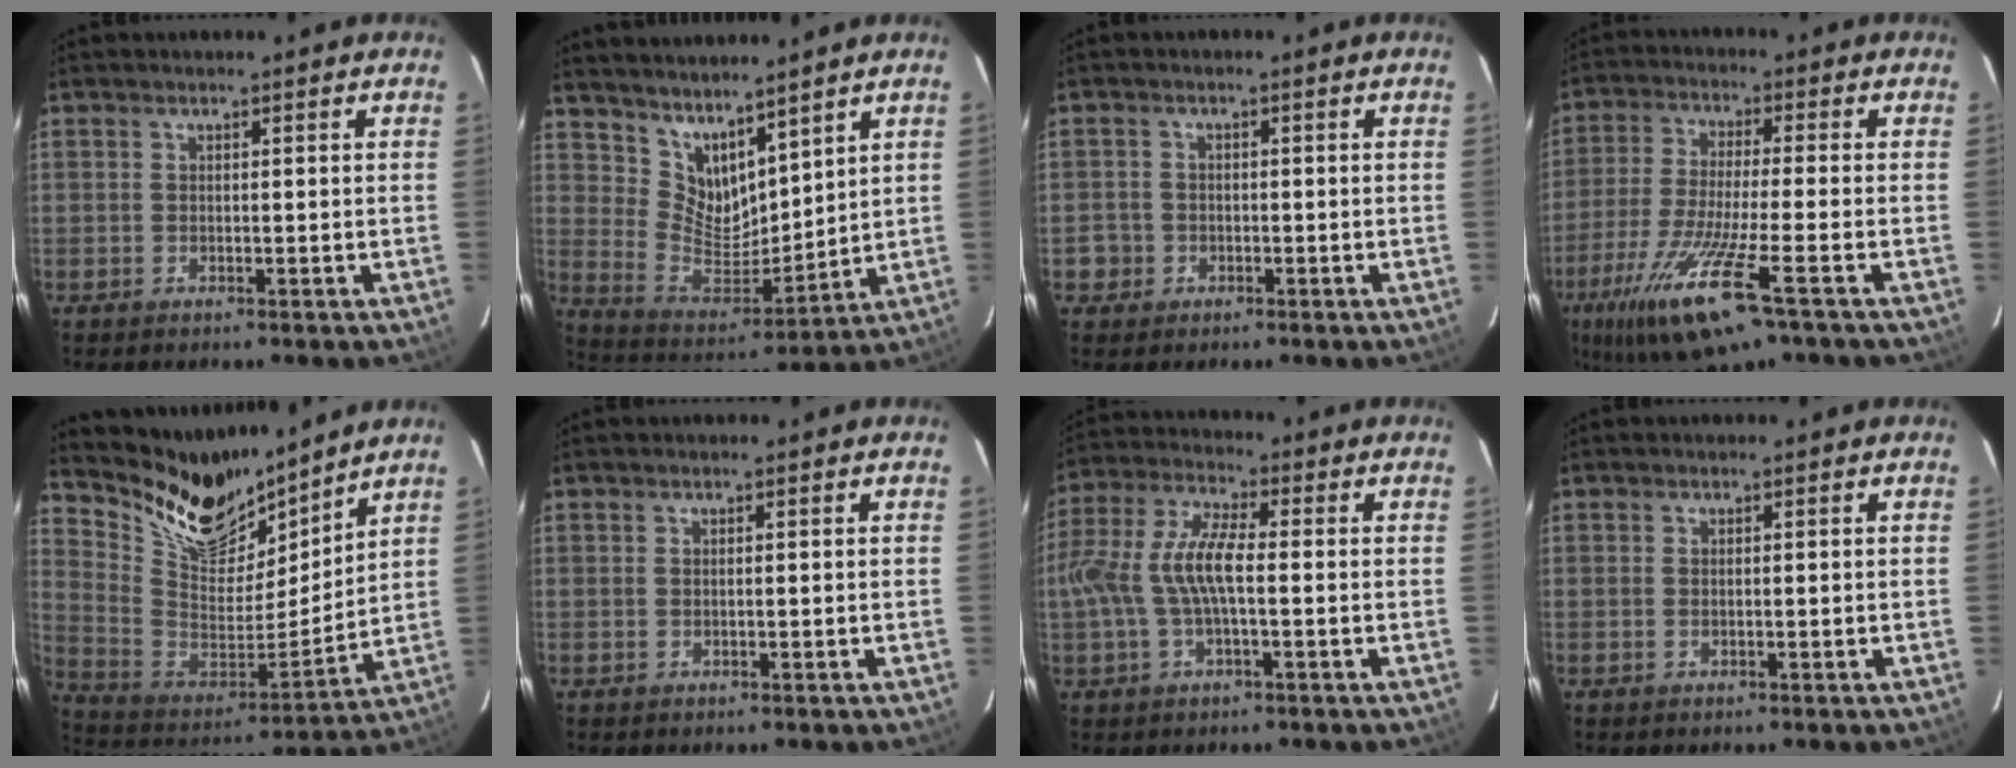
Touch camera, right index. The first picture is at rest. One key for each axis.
{"total": 11.8, "fx": 9.3, "fy": 5.0, "fz": 5.2, "tx": -0.102, "ty": -0.006, "tz": 0.188}
{"total": 3.3, "fx": -1.3, "fy": 3.0, "fz": 0.2, "tx": -0.006, "ty": 0.017, "tz": -0.022}
{"total": 16.8, "fx": -9.2, "fy": 2.7, "fz": 13.9, "tx": -0.288, "ty": -0.051, "tz": -0.172}
{"total": 16.6, "fx": 14.4, "fy": 6.5, "fz": 5.1, "tx": -0.125, "ty": -0.022, "tz": 0.268}
{"total": 0.0}
{"total": 10.4, "fx": -1.1, "fy": 3.3, "fz": 9.8, "tx": -0.209, "ty": 0.009, "tz": -0.021}
{"total": 0.0}